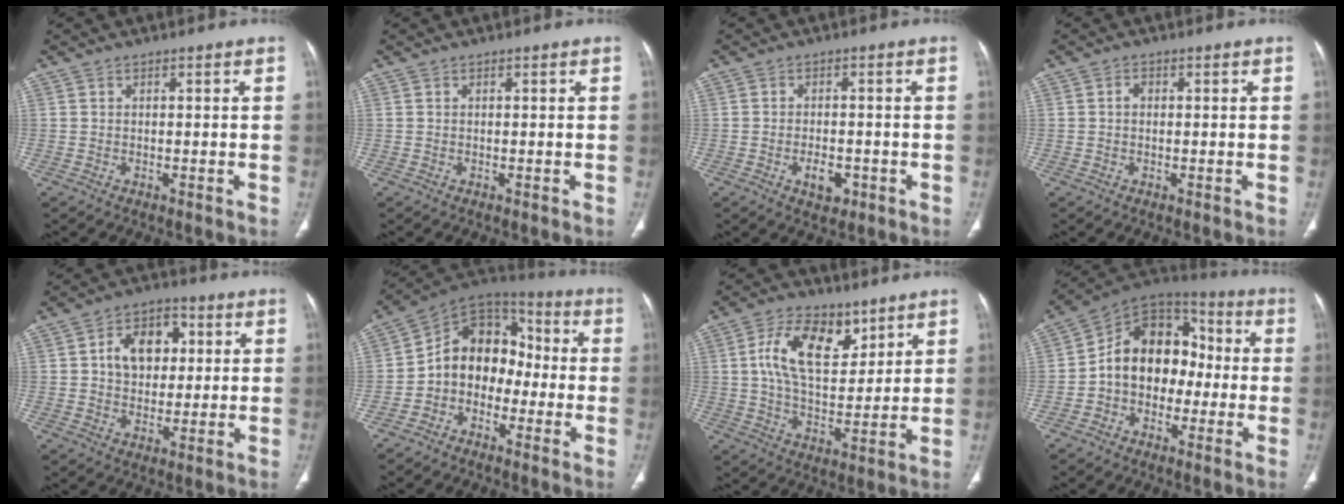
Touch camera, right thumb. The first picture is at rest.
{"total": 0.0}
{"total": 4.0, "force": [-1.6, 2.4, 2.8], "torque": [-0.031, 0.006, -0.019]}
{"total": 1.2, "force": [0.0, 0.9, 0.8], "torque": [-0.008, 0.003, -0.004]}
{"total": 10.4, "force": [2.2, 7.5, 6.9], "torque": [-0.075, 0.009, 0.032]}
{"total": 12.7, "force": [-2.5, 10.0, 7.4], "torque": [-0.080, 0.064, -0.060]}
{"total": 13.6, "force": [5.6, 7.6, 9.8], "torque": [-0.146, -0.021, 0.104]}
{"total": 15.0, "force": [-1.6, 11.3, 9.6], "torque": [-0.112, 0.052, -0.042]}